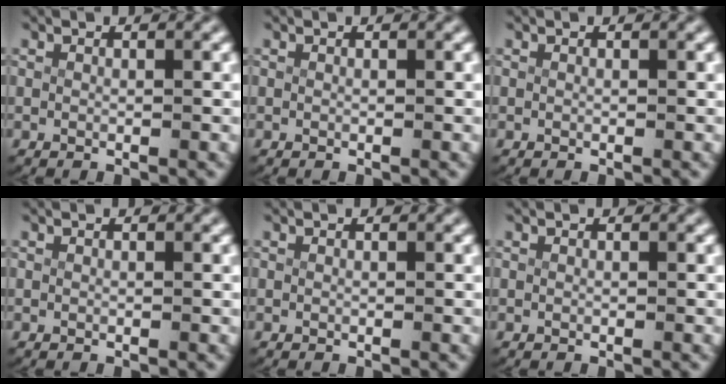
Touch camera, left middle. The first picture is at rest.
{"total": 0.0}
{"total": 0.0}
{"total": 0.0}
{"total": 0.0}
{"total": 0.0}